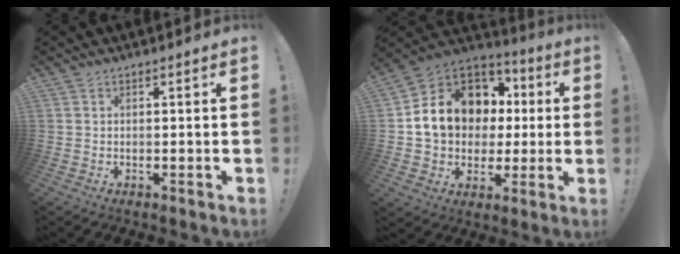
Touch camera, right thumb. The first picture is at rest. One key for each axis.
{"total": 16.5, "fx": 3.7, "fy": 13.3, "fz": 9.1, "tx": -0.136, "ty": -0.008, "tz": 0.087}